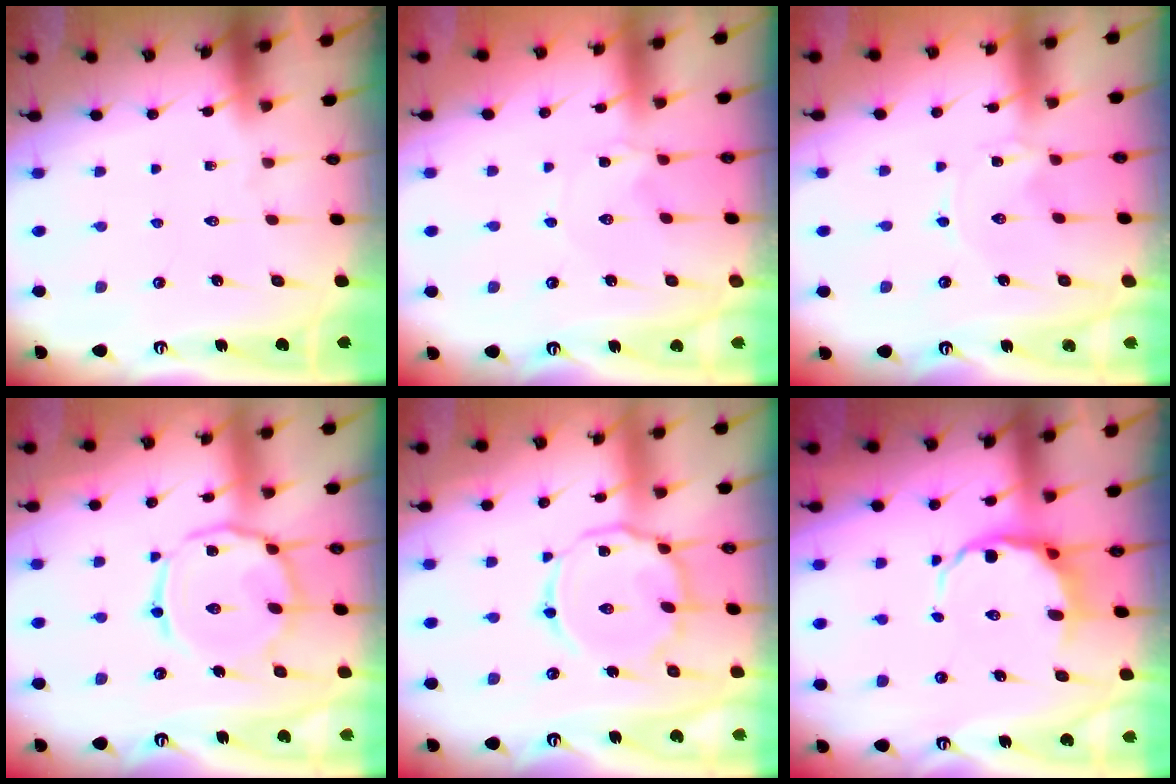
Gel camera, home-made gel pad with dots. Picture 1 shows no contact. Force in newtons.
{"total": 0.0}
{"total": 0.0}
{"total": 11.9, "press": 11.9, "slide": 0.7}
{"total": 11.2, "press": 11.2, "slide": 0.7}
{"total": 8.9, "press": 8.4, "slide": 2.8}